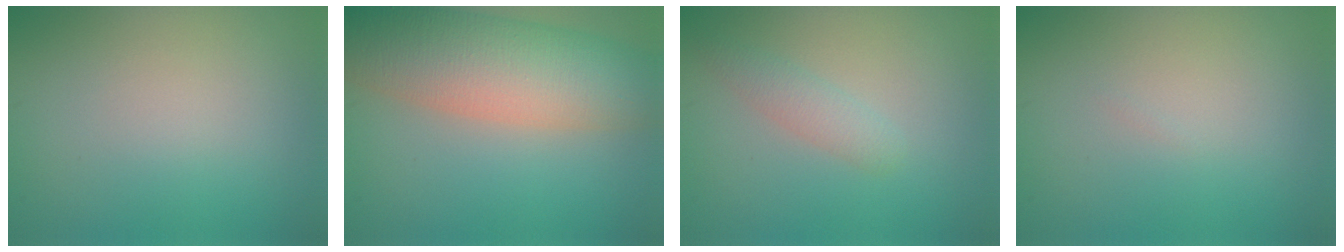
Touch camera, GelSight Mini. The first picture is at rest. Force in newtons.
{"total": 10.4, "press": 10.4, "slide": 0.5}
{"total": 1.9, "press": 1.9, "slide": 0.0}
{"total": 0.0}